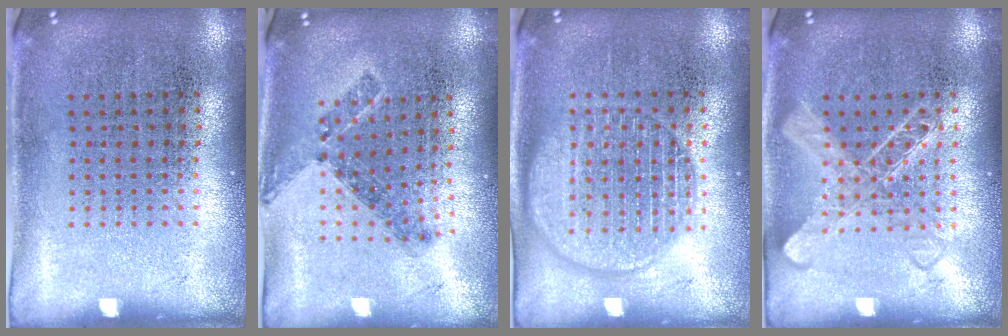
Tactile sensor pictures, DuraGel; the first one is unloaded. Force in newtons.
{"total": 0.9, "press": 0.8, "slide": 0.5}
{"total": 2.1, "press": 2.1, "slide": 0.3}
{"total": 2.5, "press": 2.4, "slide": 0.5}